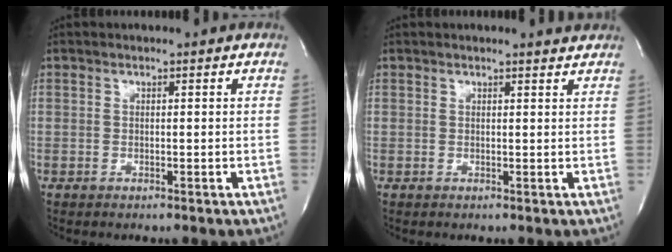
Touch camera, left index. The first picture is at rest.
{"total": 1.5, "force": [1.5, -0.1, 0.0], "torque": [-0.006, -0.010, 0.009]}